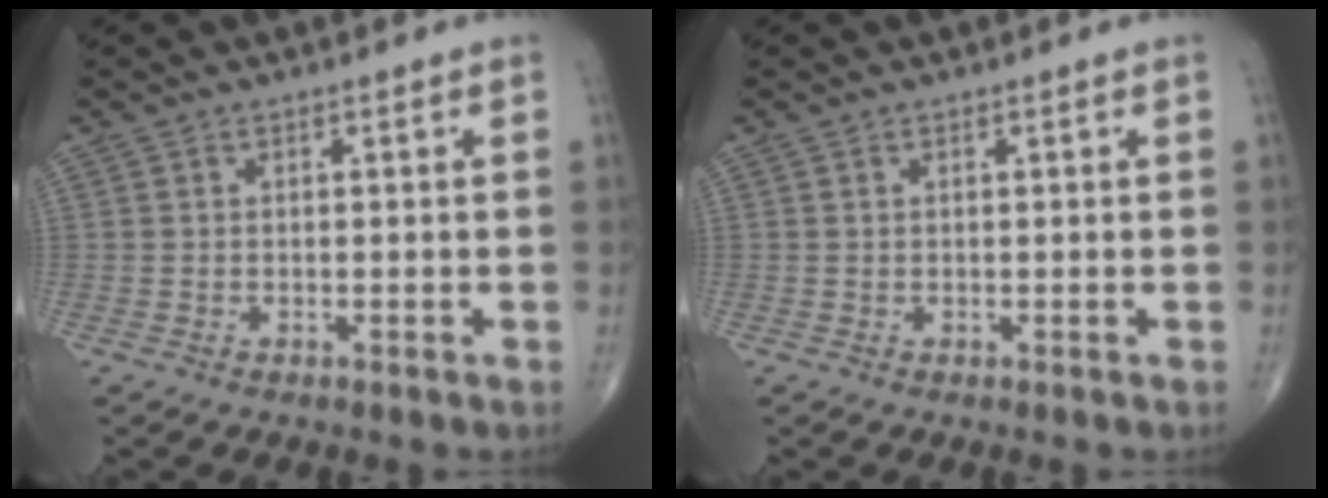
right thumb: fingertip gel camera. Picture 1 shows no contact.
{"total": 0.0}